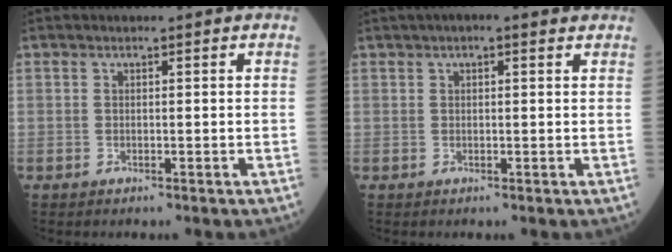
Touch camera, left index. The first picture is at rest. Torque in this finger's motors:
{"motor_torque": [0.63, -0.59, 0.04, 0.05]}